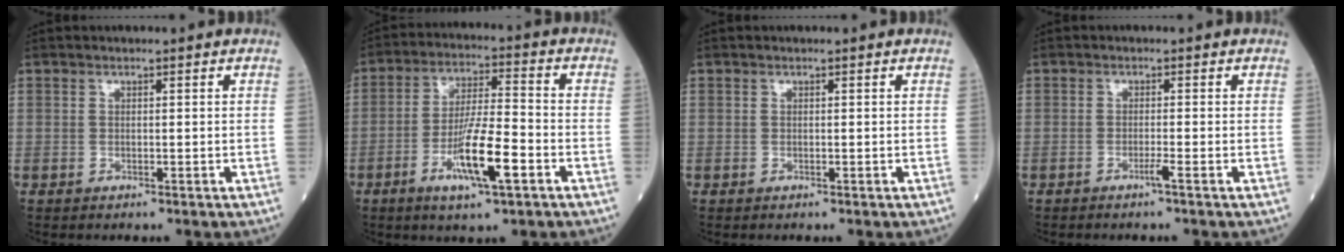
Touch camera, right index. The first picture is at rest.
{"total": 10.5, "force": [-4.2, 1.2, 9.6], "torque": [-0.173, -0.007, -0.076]}
{"total": 0.0}
{"total": 1.1, "force": [-0.7, -0.4, 0.8], "torque": [-0.012, 0.001, -0.016]}